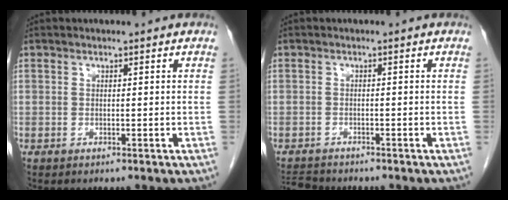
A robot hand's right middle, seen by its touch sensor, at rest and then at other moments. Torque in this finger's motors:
{"motor_torque": [0.01, 0.00, 0.00, -0.02]}